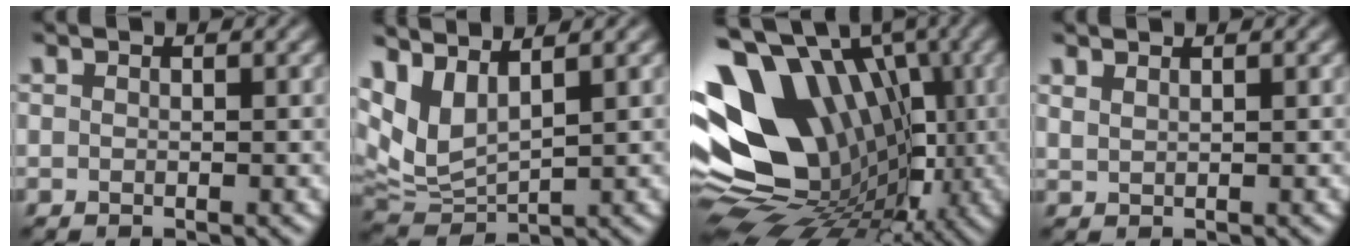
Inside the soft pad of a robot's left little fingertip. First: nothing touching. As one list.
[{"total": 5.9, "force": [3.2, 2.6, 4.3], "torque": [-0.108, -0.002, 0.070]}, {"total": 15.4, "force": [1.0, 11.8, 9.9], "torque": [-0.190, 0.007, 0.014]}, {"total": 1.0, "force": [0.9, 0.1, 0.4], "torque": [-0.010, -0.001, 0.017]}]